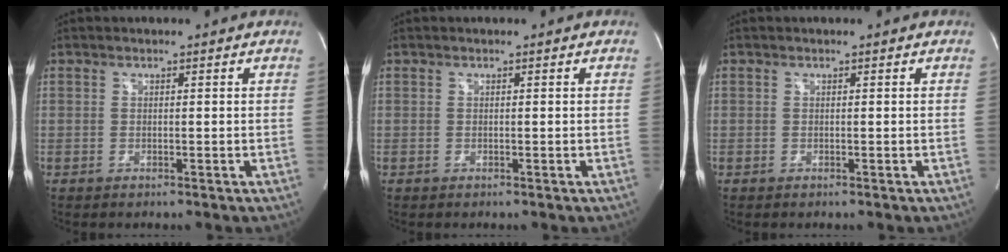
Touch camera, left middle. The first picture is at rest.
{"total": 0.0}
{"total": 0.0}